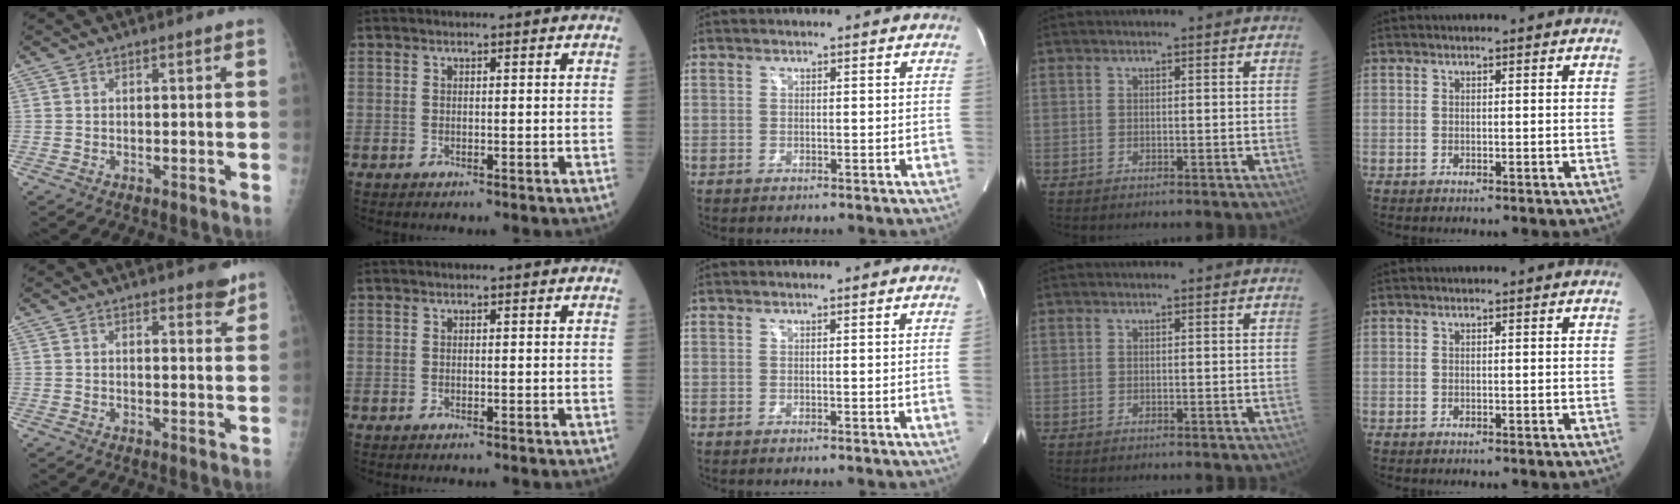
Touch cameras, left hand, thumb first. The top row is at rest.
{"thumb": {"total": 3.4, "force": [2.7, 1.0, 1.9], "torque": [-0.009, -0.017, 0.032]}, "middle": {"total": 0.8, "force": [0.0, 0.3, -0.7], "torque": [0.008, 0.004, -0.002]}}